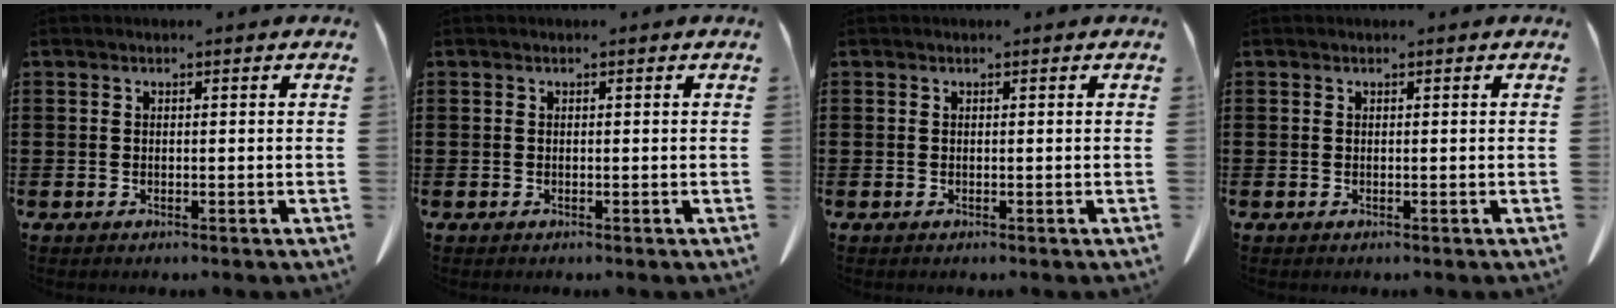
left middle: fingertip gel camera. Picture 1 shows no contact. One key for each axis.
{"total": 0.0}
{"total": 0.0}
{"total": 0.0}